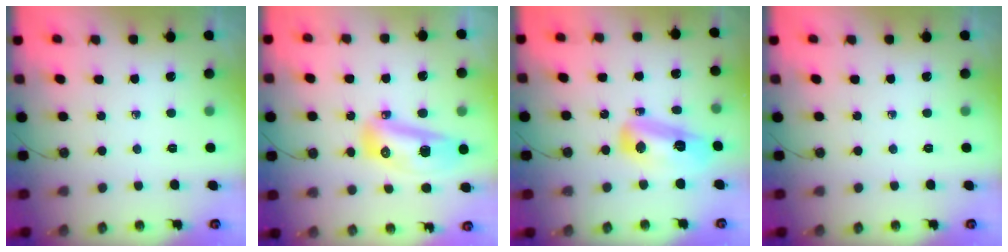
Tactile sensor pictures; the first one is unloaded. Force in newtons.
{"total": 15.1, "press": 13.9, "slide": 5.9}
{"total": 11.9, "press": 11.8, "slide": 1.1}
{"total": 0.0}